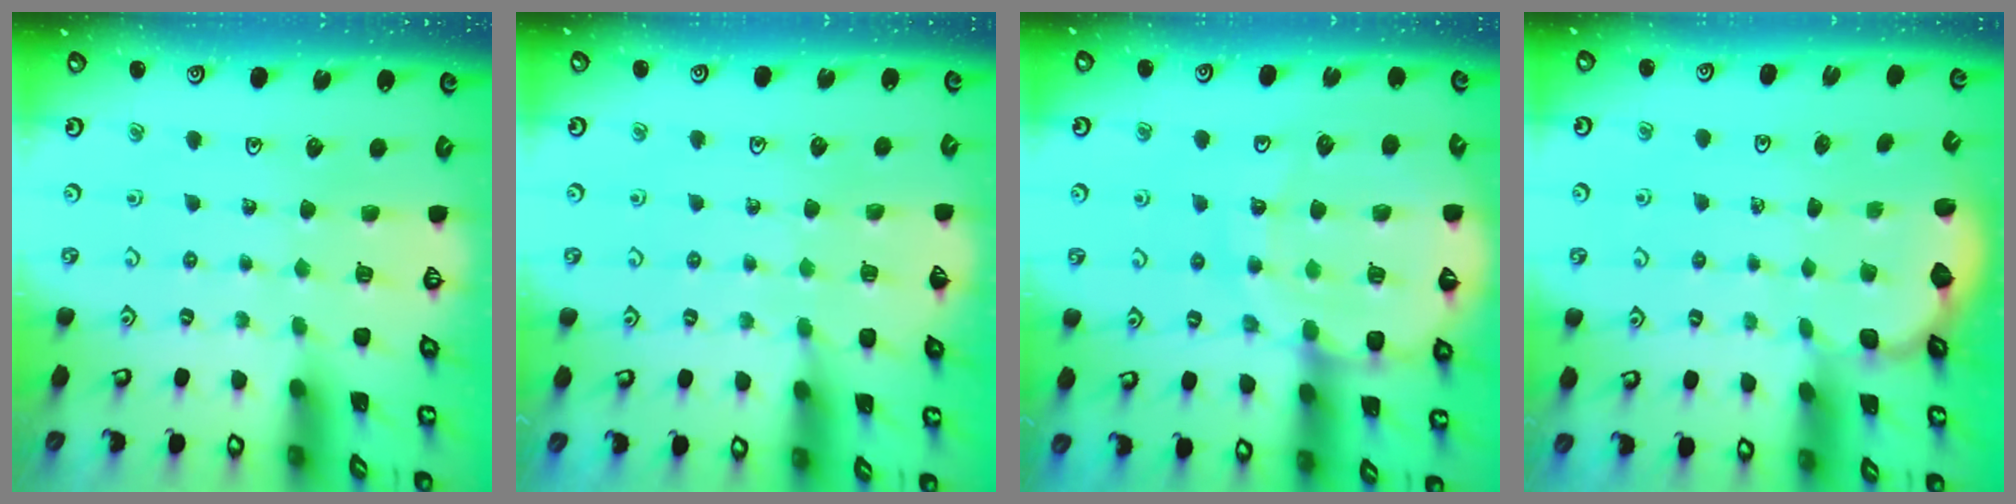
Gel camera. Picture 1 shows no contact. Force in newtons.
{"total": 6.1, "press": 6.0, "slide": 0.9}
{"total": 14.9, "press": 14.8, "slide": 1.8}
{"total": 2.1, "press": 1.4, "slide": 1.5}